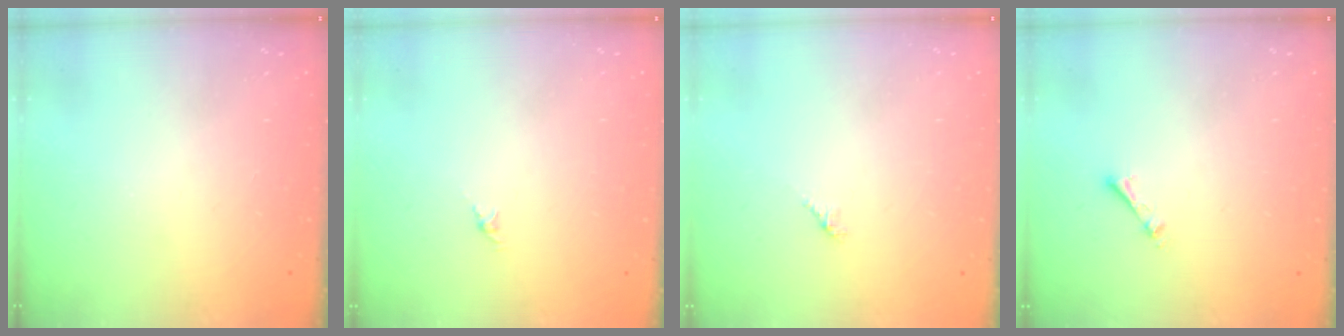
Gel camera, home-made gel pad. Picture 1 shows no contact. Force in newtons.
{"total": 0.0}
{"total": 1.7, "press": 1.6, "slide": 0.5}
{"total": 2.7, "press": 2.7, "slide": 0.4}